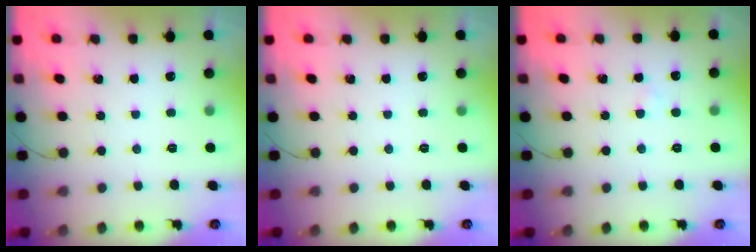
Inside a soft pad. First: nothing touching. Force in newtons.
{"total": 0.0}
{"total": 1.0, "press": 0.7, "slide": 0.6}